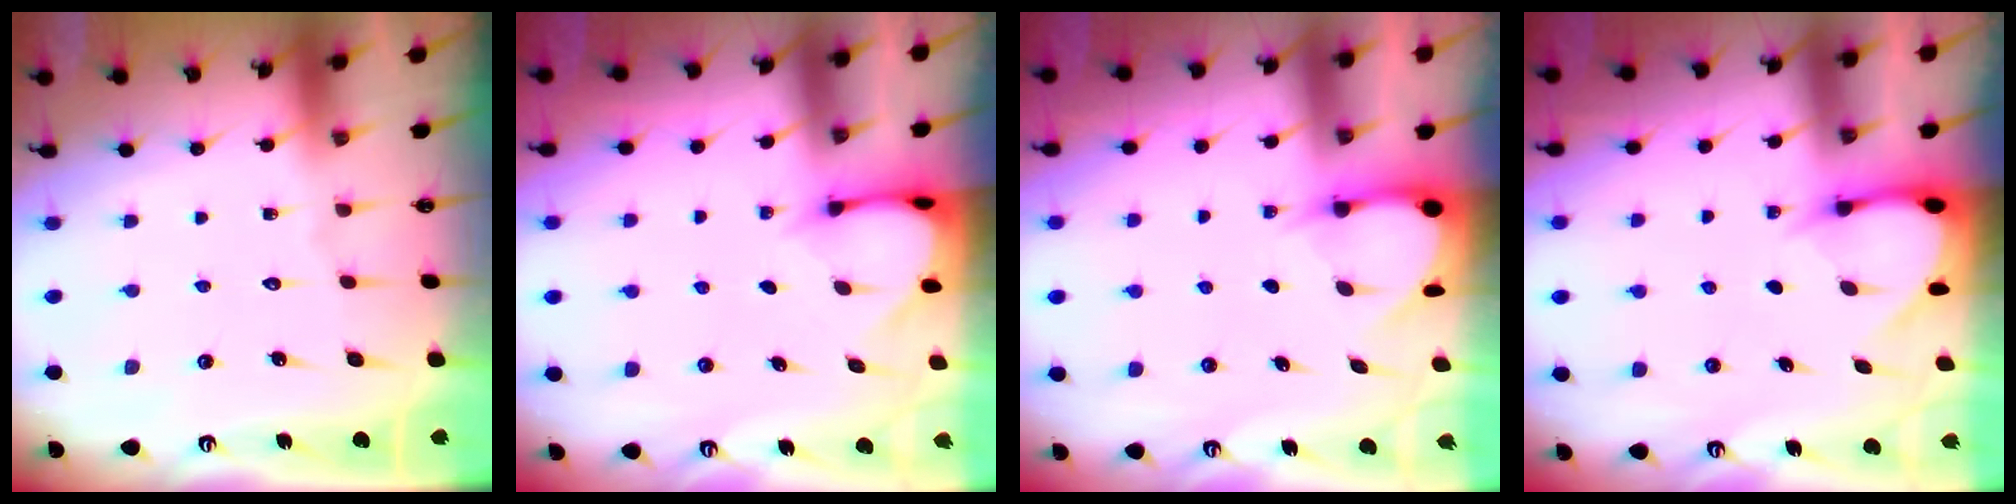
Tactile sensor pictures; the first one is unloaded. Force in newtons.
{"total": 3.1, "press": 3.1, "slide": 0.2}
{"total": 3.3, "press": 3.3, "slide": 0.4}
{"total": 3.7, "press": 3.6, "slide": 0.2}